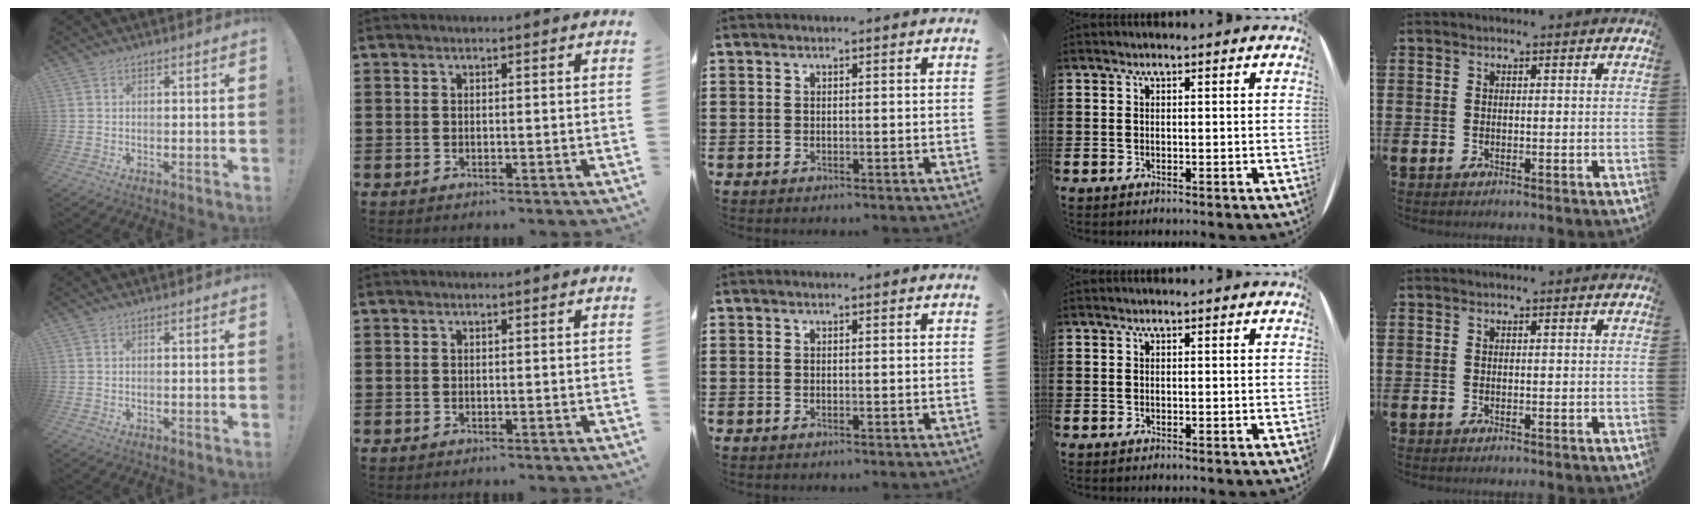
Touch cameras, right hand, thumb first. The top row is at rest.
{}